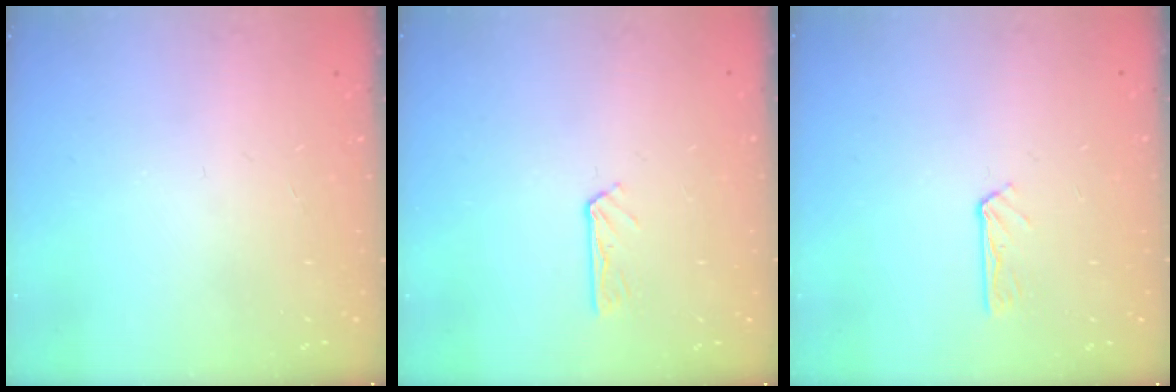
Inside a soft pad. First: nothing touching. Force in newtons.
{"total": 2.6, "press": 2.6, "slide": 0.2}
{"total": 2.7, "press": 2.7, "slide": 0.2}